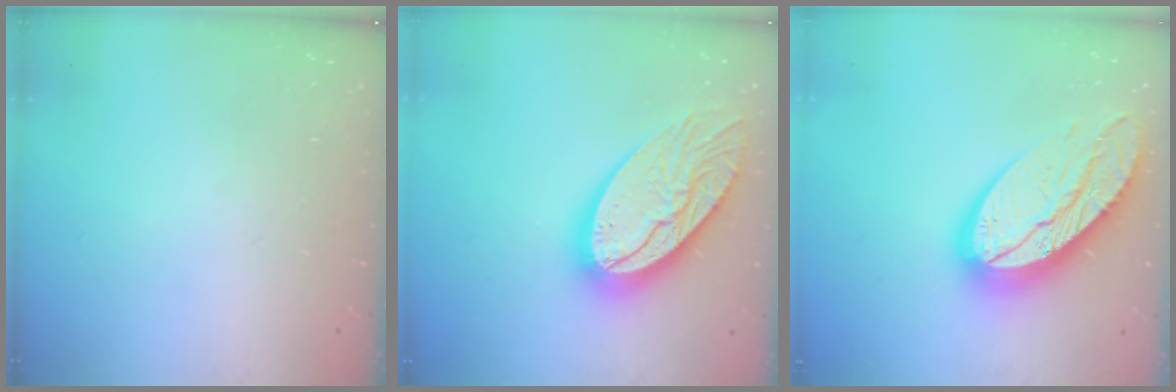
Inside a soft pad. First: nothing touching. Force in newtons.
{"total": 22.2, "press": 22.1, "slide": 2.3}
{"total": 18.2, "press": 18.2, "slide": 1.4}